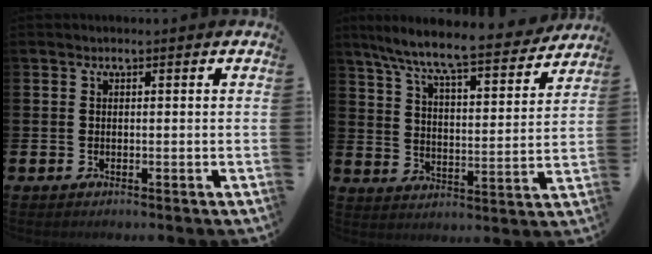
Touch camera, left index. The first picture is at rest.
{"total": 9.2, "force": [8.3, 0.9, 3.9], "torque": [-0.101, -0.057, 0.138]}